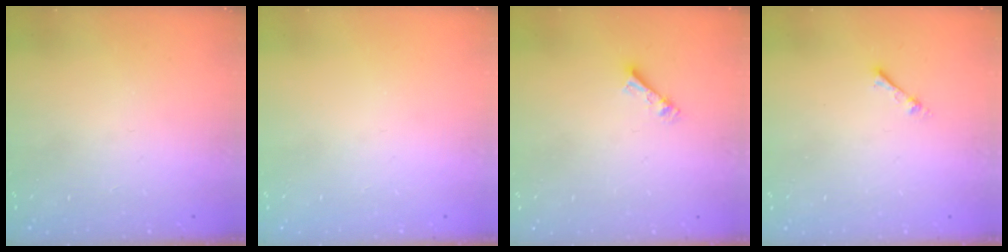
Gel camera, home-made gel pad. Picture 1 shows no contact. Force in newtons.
{"total": 0.0}
{"total": 4.4, "press": 4.4, "slide": 0.5}
{"total": 1.9, "press": 1.9, "slide": 0.3}